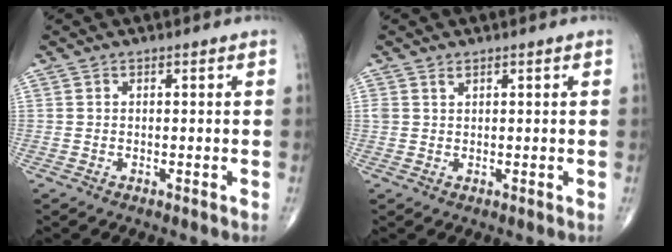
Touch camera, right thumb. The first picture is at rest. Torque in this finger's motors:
{"motor_torque": [-0.22, 0.12, 0.21, 0.19, 0.01]}